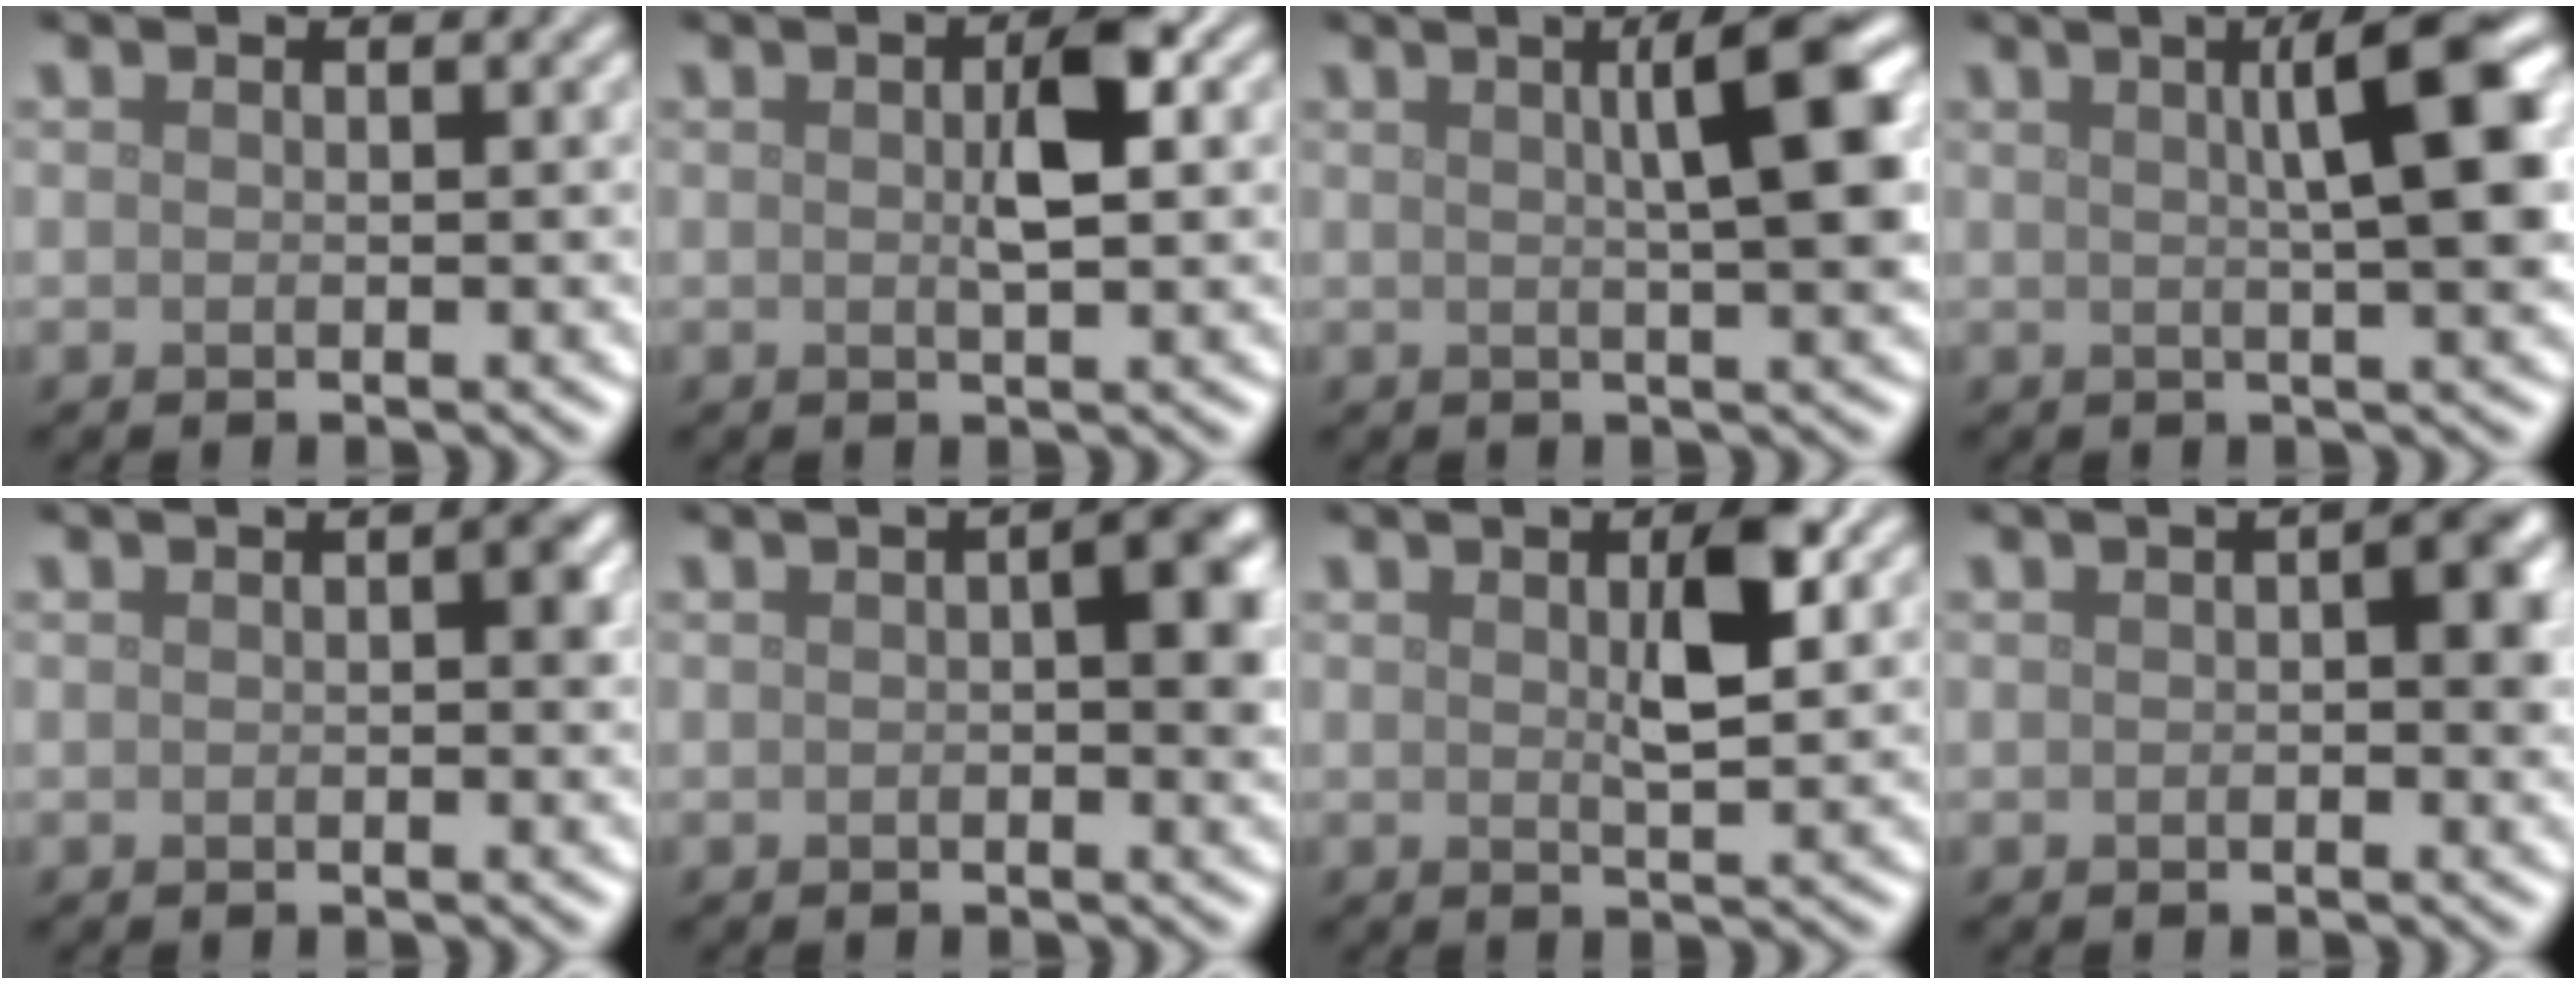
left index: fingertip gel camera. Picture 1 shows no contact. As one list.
[{"total": 3.3, "force": [0.5, 0.9, 3.1], "torque": [-0.053, 0.004, 0.006]}, {"total": 6.3, "force": [1.5, 1.2, 6.0], "torque": [-0.069, 0.014, 0.020]}, {"total": 7.0, "force": [1.7, 1.4, 6.7], "torque": [-0.074, 0.015, 0.023]}, {"total": 1.6, "force": [0.2, 0.6, 1.4], "torque": [-0.013, 0.002, 0.003]}, {"total": 3.6, "force": [0.4, 1.2, 3.4], "torque": [-0.041, 0.007, 0.001]}, {"total": 3.7, "force": [1.1, 1.0, 3.4], "torque": [-0.059, 0.002, 0.016]}, {"total": 3.1, "force": [0.4, 1.3, 2.8], "torque": [-0.028, 0.007, 0.001]}]